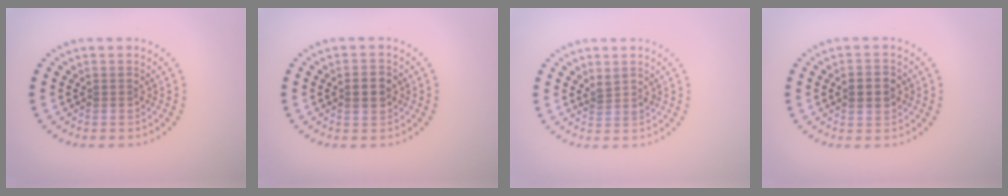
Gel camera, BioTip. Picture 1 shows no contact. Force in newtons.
{"total": 2.5, "press": 2.5, "slide": 0.2}
{"total": 1.0, "press": 0.8, "slide": 0.7}
{"total": 3.2, "press": 3.2, "slide": 0.1}